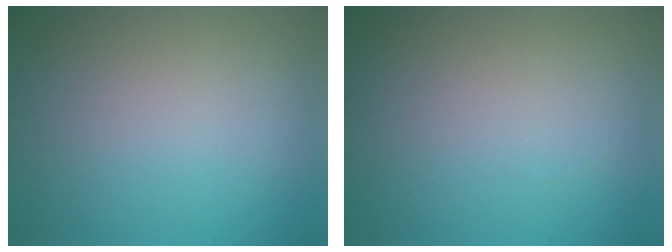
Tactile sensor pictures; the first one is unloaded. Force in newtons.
{"total": 0.0}